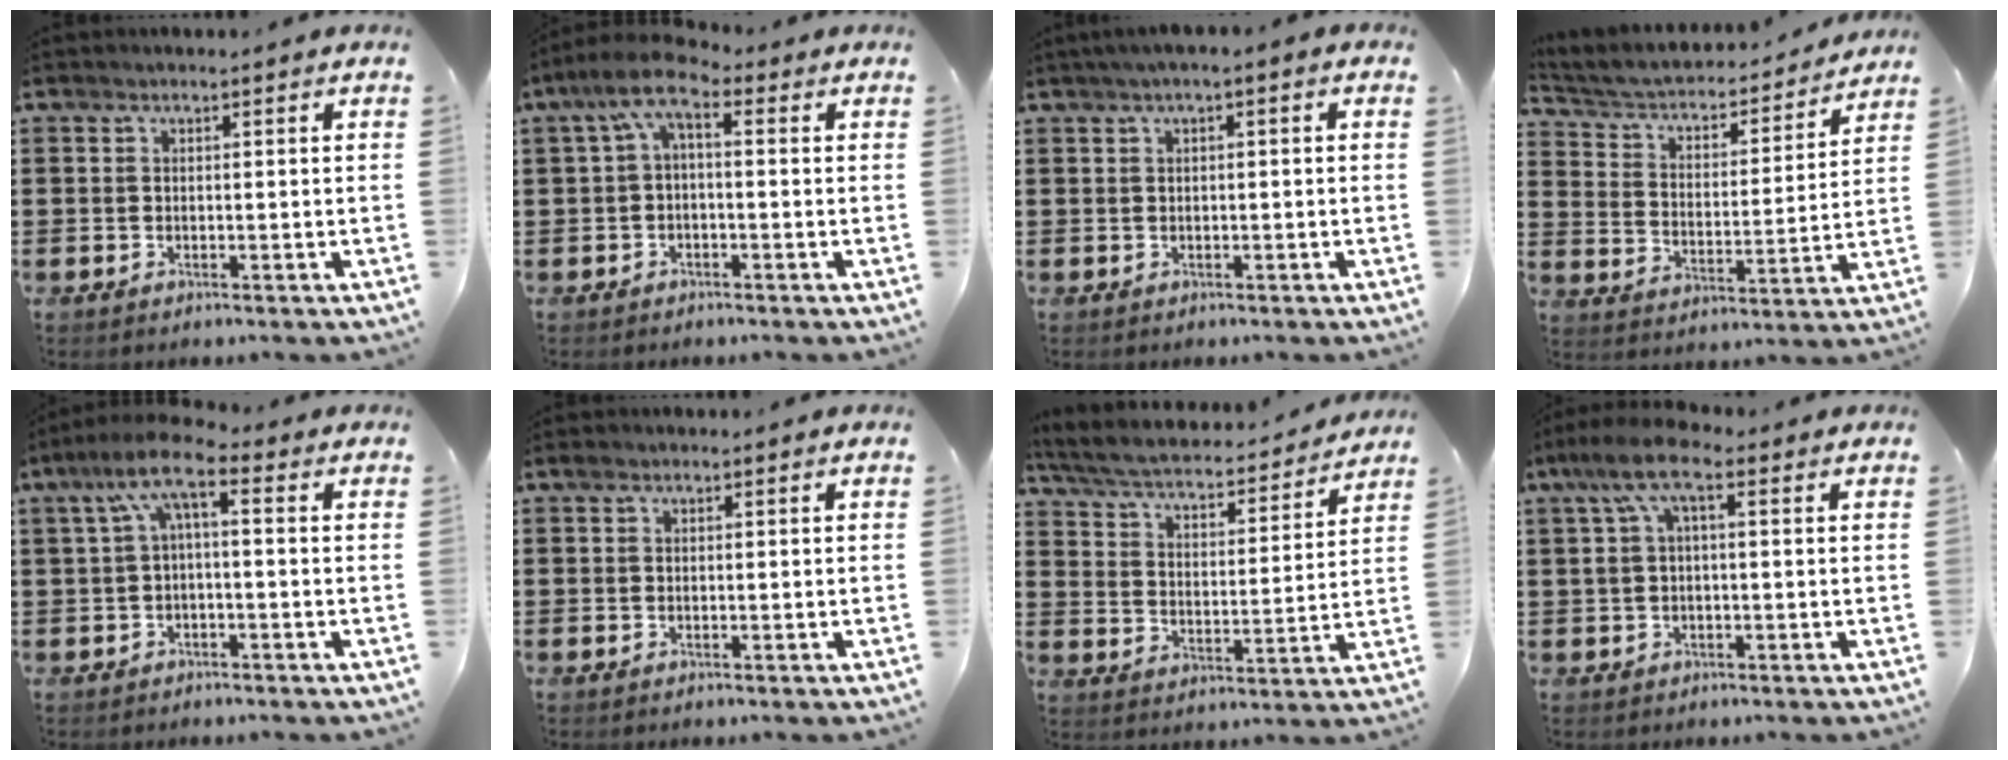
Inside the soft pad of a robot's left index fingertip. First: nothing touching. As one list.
[{"total": 4.4, "force": [-0.4, 1.7, 4.1], "torque": [-0.096, -0.007, -0.018]}, {"total": 1.3, "force": [-0.5, 0.5, 1.1], "torque": [-0.020, 0.002, -0.010]}, {"total": 3.3, "force": [2.9, 1.3, 1.0], "torque": [-0.040, -0.026, 0.039]}, {"total": 5.9, "force": [0.2, 1.7, 5.6], "torque": [-0.126, -0.010, -0.007]}, {"total": 0.5, "force": [0.1, 0.4, 0.3], "torque": [-0.007, 0.004, 0.002]}, {"total": 4.2, "force": [3.8, 0.6, 1.8], "torque": [-0.056, -0.030, 0.056]}, {"total": 7.1, "force": [1.7, 2.3, 6.5], "torque": [-0.139, 0.006, 0.026]}]